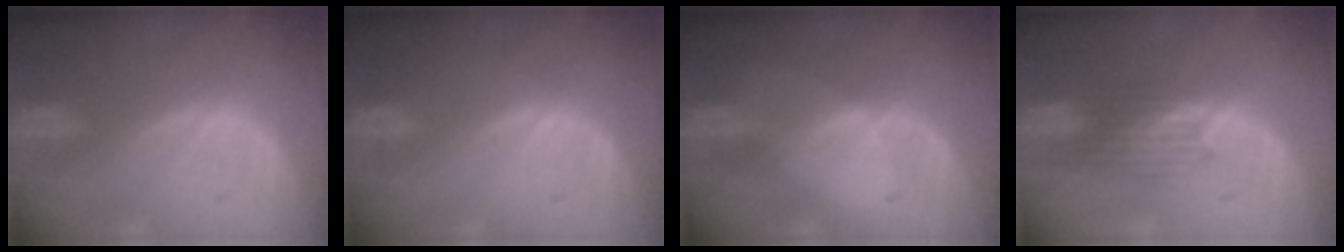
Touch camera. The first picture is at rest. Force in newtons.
{"total": 0.0}
{"total": 0.8, "press": 0.8, "slide": 0.1}
{"total": 3.2, "press": 3.2, "slide": 0.2}